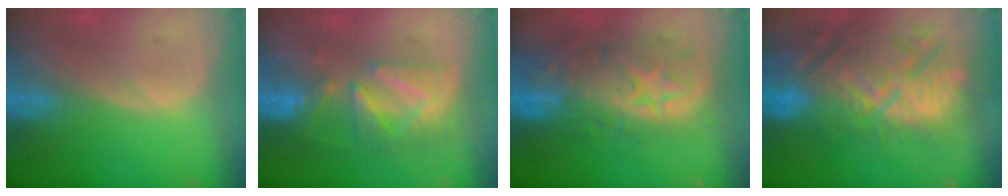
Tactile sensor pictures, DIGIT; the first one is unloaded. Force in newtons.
{"total": 8.2, "press": 7.4, "slide": 3.6}
{"total": 11.0, "press": 9.7, "slide": 5.1}
{"total": 14.9, "press": 12.9, "slide": 7.4}